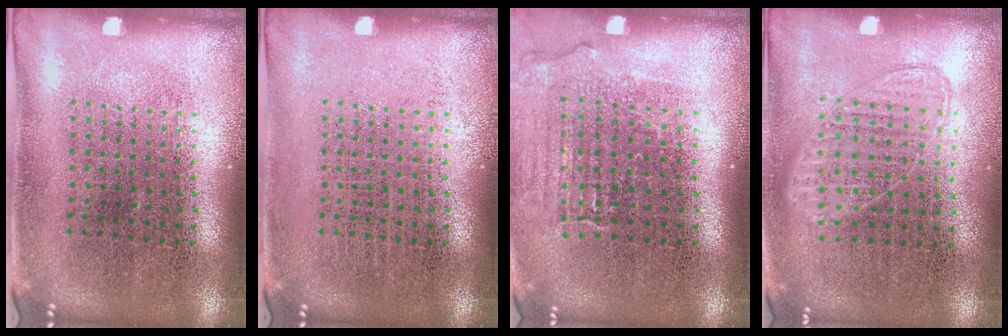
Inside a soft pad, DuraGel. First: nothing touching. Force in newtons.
{"total": 0.0}
{"total": 1.1, "press": 1.1, "slide": 0.3}
{"total": 0.9, "press": 0.9, "slide": 0.3}